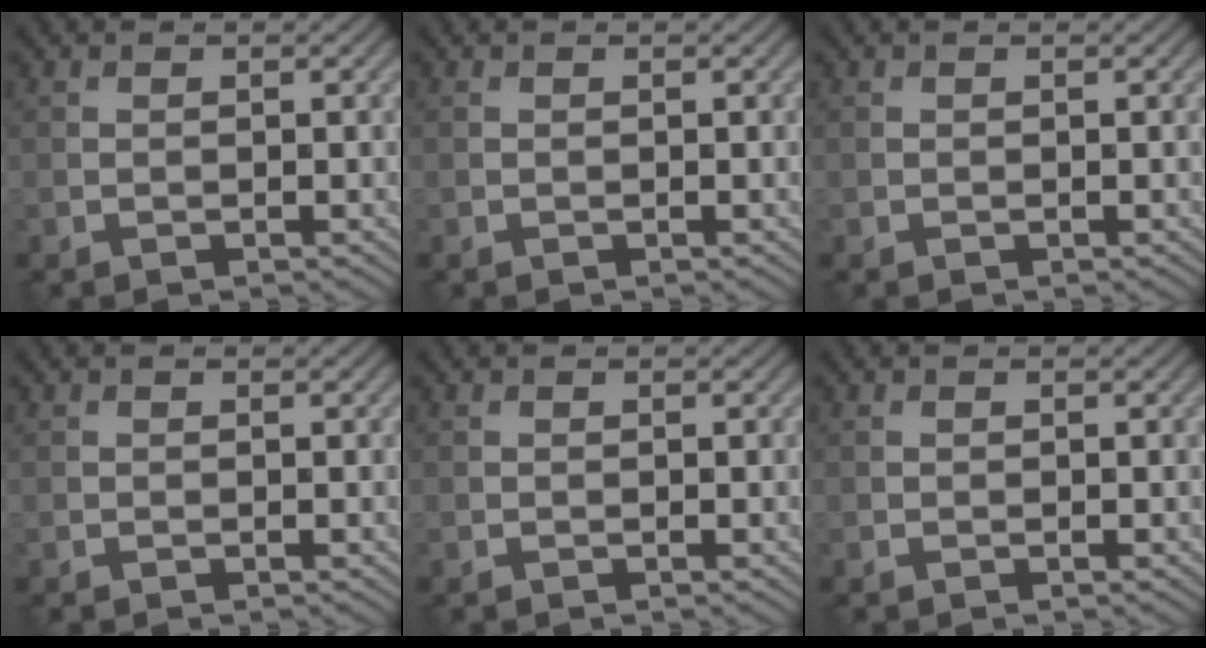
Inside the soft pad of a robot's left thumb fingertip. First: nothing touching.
{"total": 0.0}
{"total": 0.0}
{"total": 0.0}
{"total": 0.0}
{"total": 0.0}